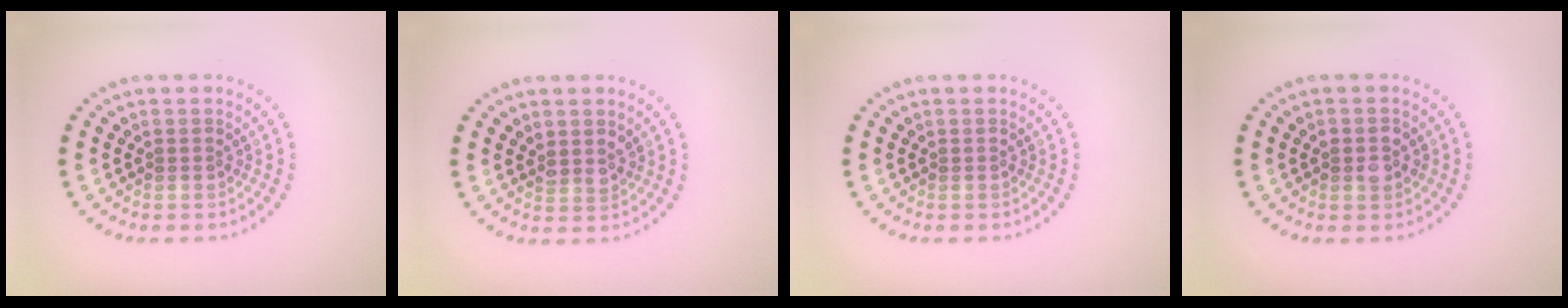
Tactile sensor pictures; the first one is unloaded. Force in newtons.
{"total": 1.1, "press": 0.9, "slide": 0.6}
{"total": 0.0}
{"total": 1.5, "press": 1.5, "slide": 0.1}